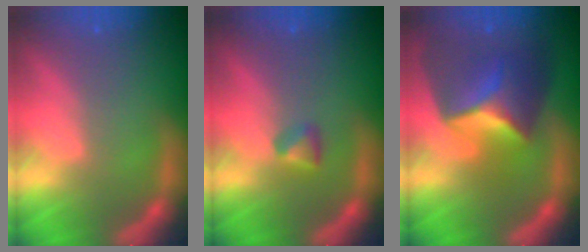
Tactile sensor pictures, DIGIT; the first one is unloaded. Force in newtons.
{"total": 1.4}
{"total": 8.9}